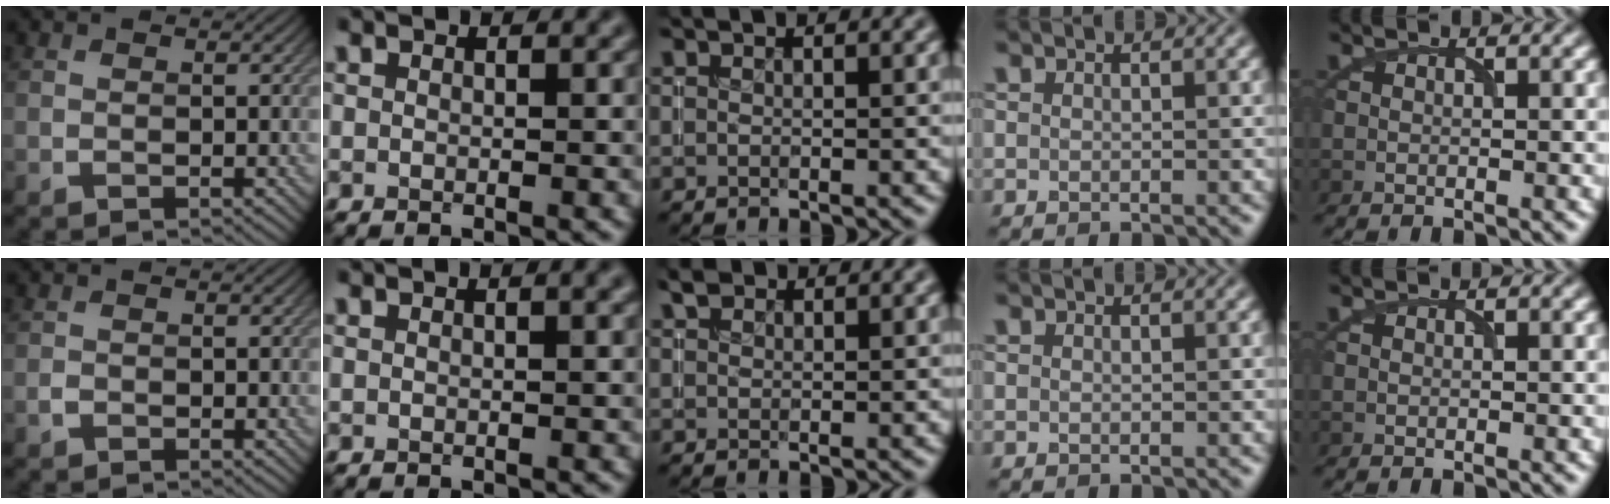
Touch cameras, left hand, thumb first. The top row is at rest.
{"thumb": {"total": 0.7, "force": [-0.4, 0.5, 0.3], "torque": [-0.008, 0.000, -0.010]}, "index": {"total": 1.2, "force": [0.6, 0.3, 1.0], "torque": [-0.013, 0.005, 0.007]}, "middle": {"total": 1.3, "force": [1.0, 0.7, 0.5], "torque": [-0.008, 0.004, 0.017]}}